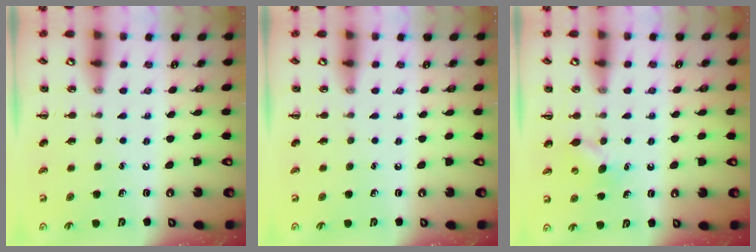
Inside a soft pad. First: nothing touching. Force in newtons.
{"total": 0.0}
{"total": 5.1, "press": 4.8, "slide": 1.5}